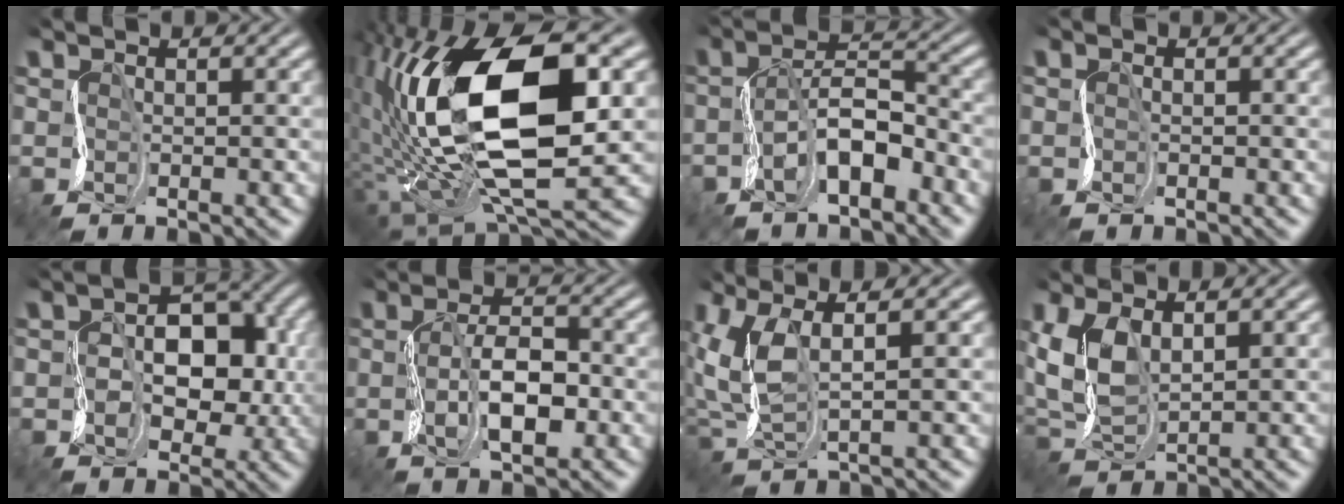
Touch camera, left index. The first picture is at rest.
{"total": 15.1, "force": [1.2, 7.4, 13.1], "torque": [-0.277, 0.001, 0.021]}
{"total": 3.7, "force": [-2.6, 1.3, 2.3], "torque": [-0.062, 0.018, -0.051]}
{"total": 0.6, "force": [0.0, -0.1, -0.6], "torque": [-0.001, 0.002, -0.009]}
{"total": 5.3, "force": [0.5, 3.8, 3.6], "torque": [-0.065, 0.018, 0.003]}
{"total": 3.1, "force": [-0.4, 1.2, 2.8], "torque": [-0.074, 0.006, -0.005]}
{"total": 3.2, "force": [1.7, 0.9, 2.5], "torque": [-0.101, 0.009, 0.040]}
{"total": 3.7, "force": [1.9, 1.8, 2.6], "torque": [-0.104, 0.011, 0.035]}